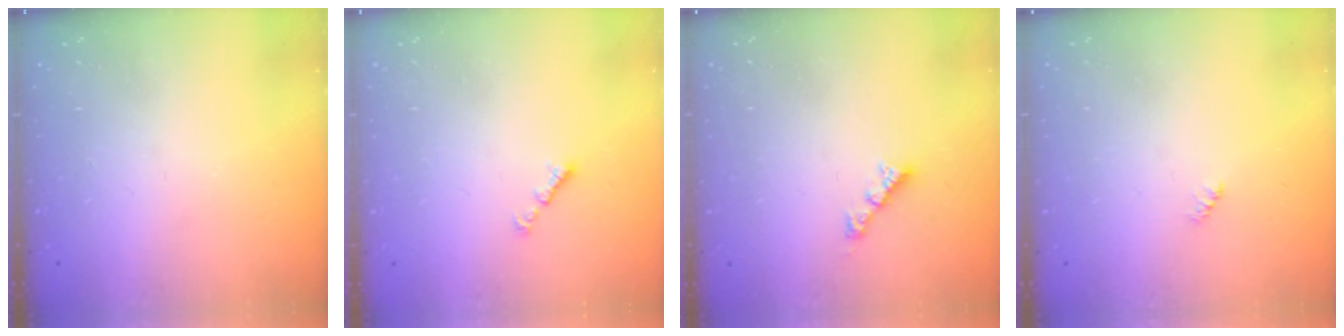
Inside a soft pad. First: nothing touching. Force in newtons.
{"total": 1.3, "press": 1.2, "slide": 0.5}
{"total": 2.6, "press": 2.6, "slide": 0.1}
{"total": 2.3, "press": 2.2, "slide": 0.5}